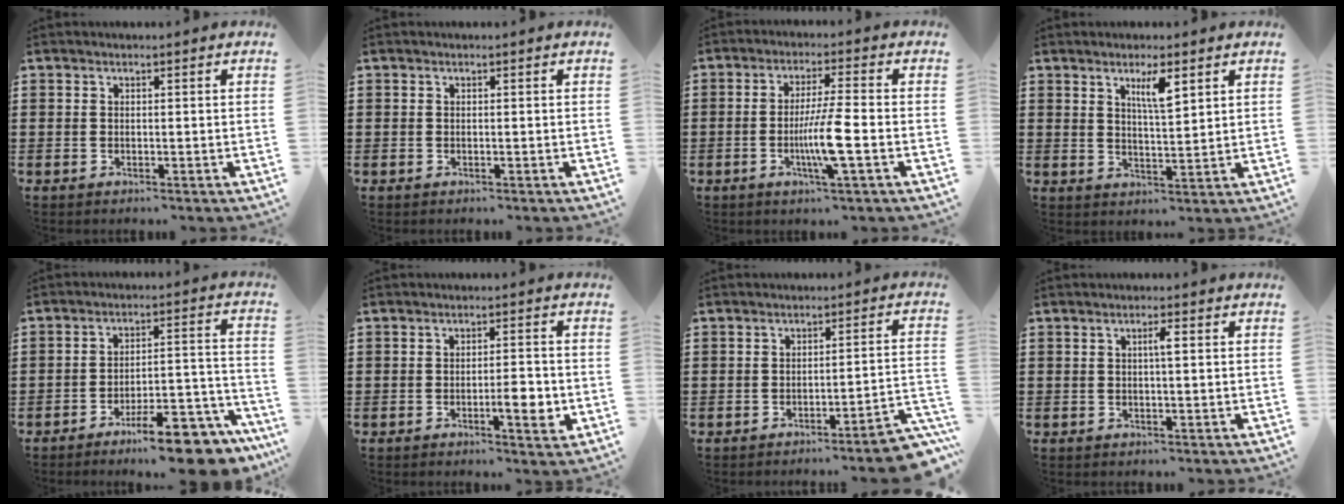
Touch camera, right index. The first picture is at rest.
{"total": 0.0}
{"total": 7.6, "force": [-2.0, 0.0, 7.3], "torque": [-0.142, -0.020, -0.041]}
{"total": 4.5, "force": [2.5, 0.9, 3.6], "torque": [-0.069, 0.002, 0.040]}
{"total": 11.3, "force": [-9.5, 1.6, 5.9], "torque": [-0.073, 0.039, -0.171]}
{"total": 5.0, "force": [-1.5, 1.1, 4.7], "torque": [-0.065, -0.002, -0.026]}
{"total": 4.6, "force": [-4.0, 0.1, 2.3], "torque": [-0.040, -0.012, -0.076]}
{"total": 1.8, "force": [0.3, 0.2, 1.8], "torque": [-0.034, 0.001, 0.003]}